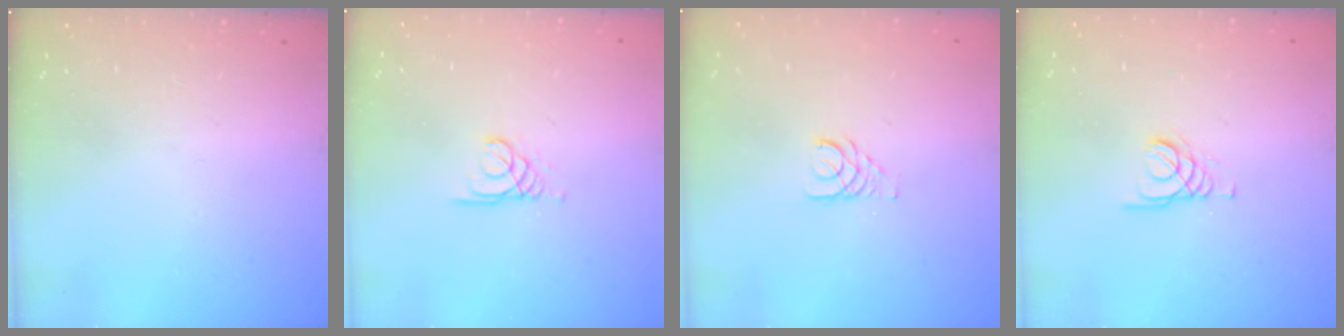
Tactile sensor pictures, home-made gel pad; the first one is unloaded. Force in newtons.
{"total": 1.7, "press": 1.7, "slide": 0.1}
{"total": 2.7, "press": 2.7, "slide": 0.2}
{"total": 1.4, "press": 1.4, "slide": 0.2}